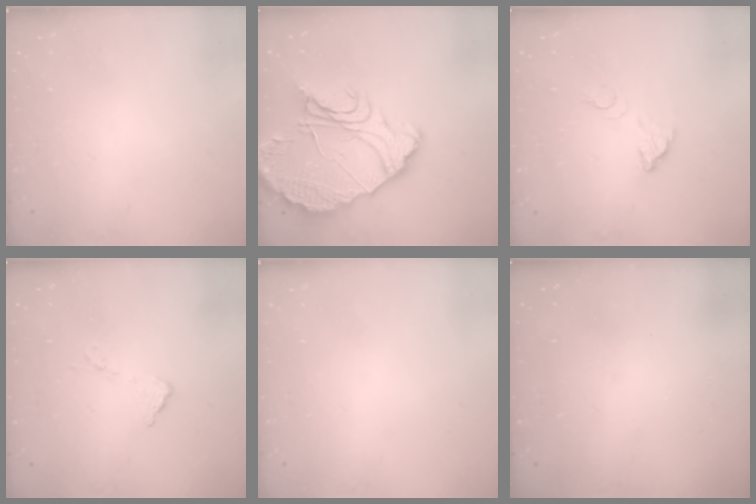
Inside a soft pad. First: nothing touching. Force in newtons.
{"total": 18.1, "press": 18.0, "slide": 1.8}
{"total": 3.5, "press": 3.4, "slide": 0.2}
{"total": 6.4, "press": 6.4, "slide": 0.4}
{"total": 0.0}
{"total": 3.3, "press": 3.3, "slide": 0.3}